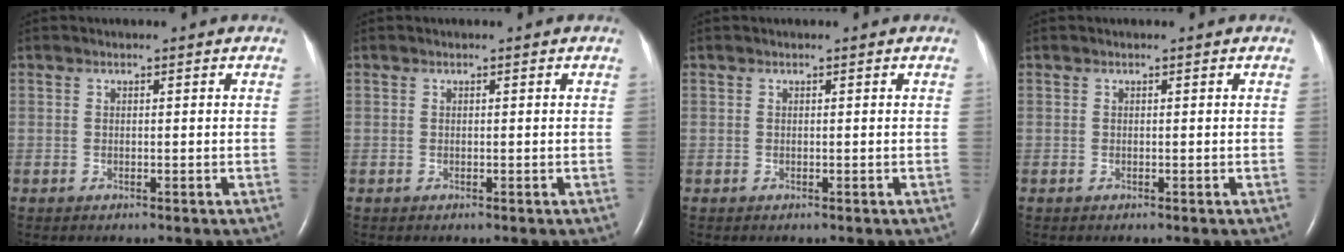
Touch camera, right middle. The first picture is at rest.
{"total": 0.0}
{"total": 0.0}
{"total": 0.0}